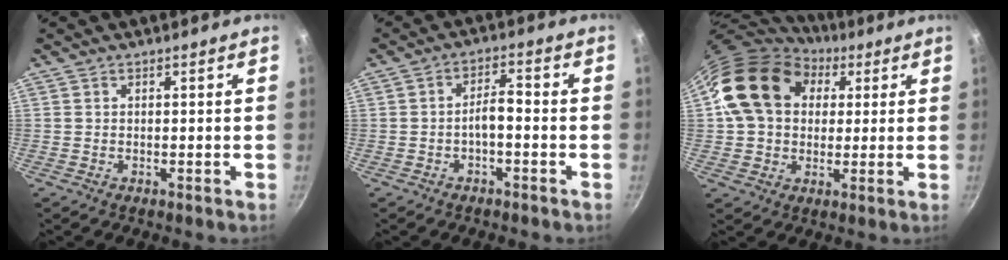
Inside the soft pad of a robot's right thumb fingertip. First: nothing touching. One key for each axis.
{"total": 3.7, "fx": -1.5, "fy": 1.3, "fz": 3.1, "tx": -0.052, "ty": 0.027, "tz": -0.027}
{"total": 17.3, "fx": 5.4, "fy": 13.3, "fz": 9.6, "tx": -0.144, "ty": 0.013, "tz": 0.087}